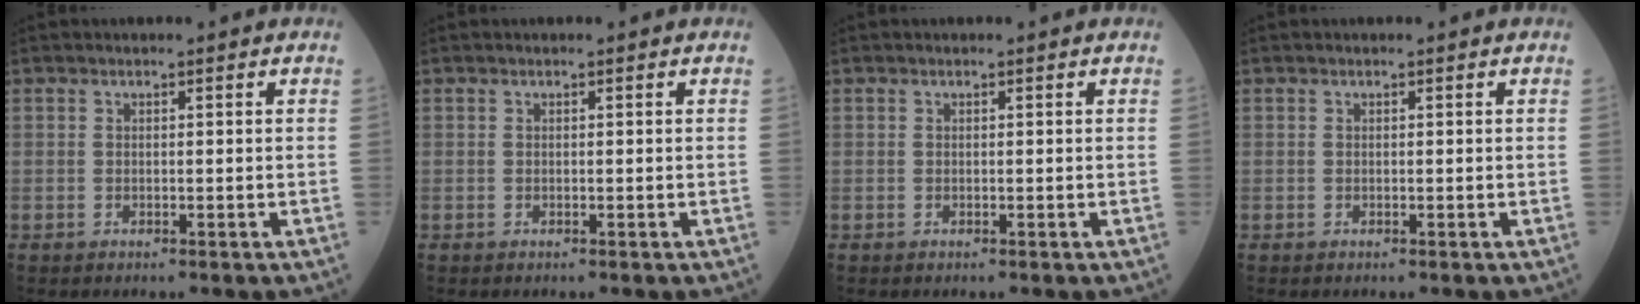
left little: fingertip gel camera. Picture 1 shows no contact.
{"total": 0.0}
{"total": 0.0}
{"total": 0.0}